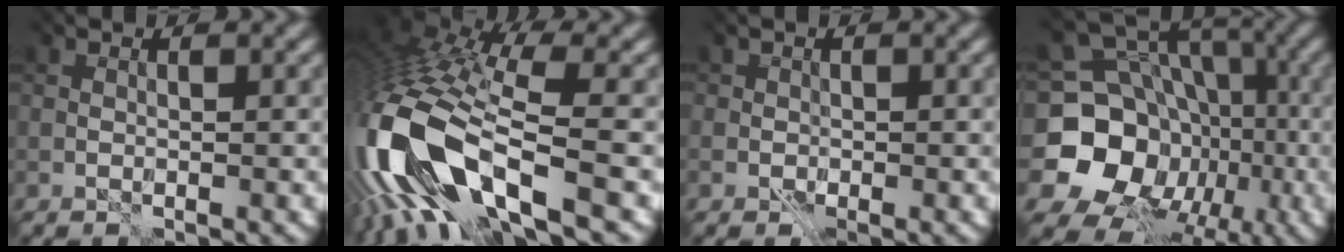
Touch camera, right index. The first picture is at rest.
{"total": 15.1, "force": [-4.0, 6.2, 13.2], "torque": [-0.303, -0.018, -0.071]}
{"total": 0.8, "force": [0.2, 0.6, -0.5], "torque": [0.020, -0.002, -0.001]}
{"total": 16.8, "force": [-3.0, 15.0, 6.8], "torque": [-0.134, -0.008, -0.055]}